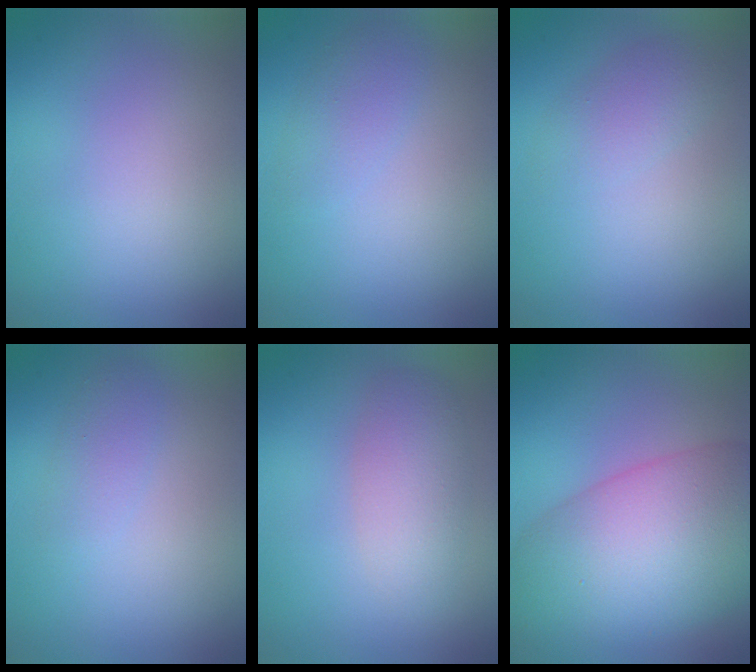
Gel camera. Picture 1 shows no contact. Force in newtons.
{"total": 1.9, "press": 1.9, "slide": 0.1}
{"total": 2.0, "press": 2.0, "slide": 0.2}
{"total": 1.5, "press": 1.5, "slide": 0.1}
{"total": 3.0, "press": 3.0, "slide": 0.1}
{"total": 11.1, "press": 11.1, "slide": 0.2}